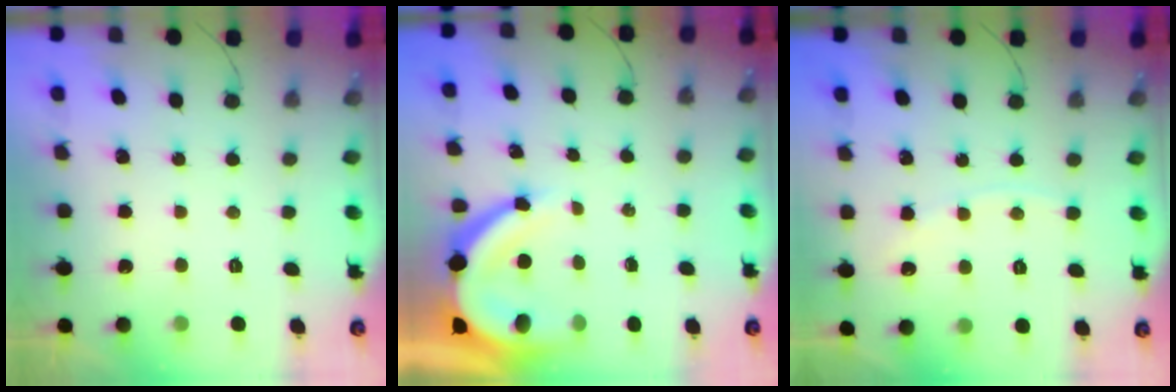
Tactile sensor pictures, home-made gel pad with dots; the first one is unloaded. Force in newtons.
{"total": 10.4, "press": 10.4, "slide": 1.3}
{"total": 5.9, "press": 5.9, "slide": 0.9}